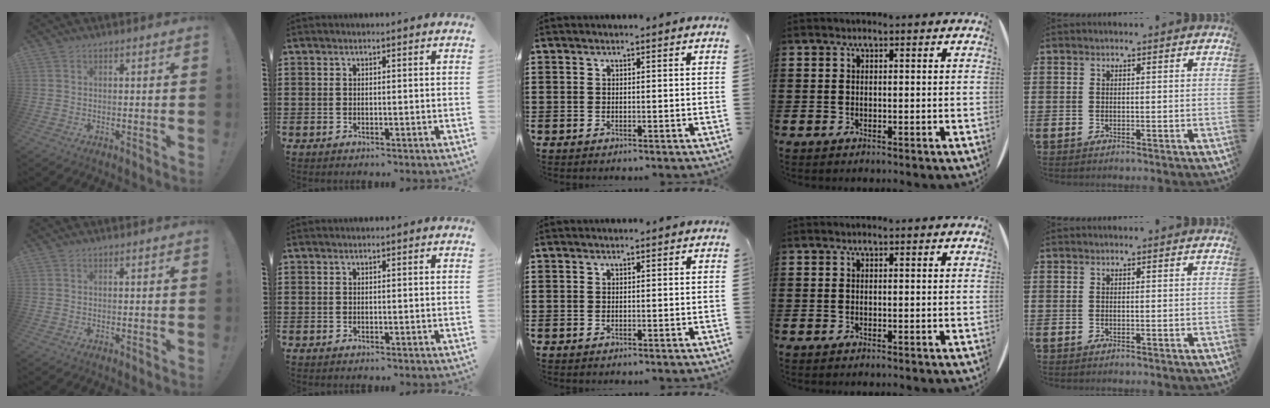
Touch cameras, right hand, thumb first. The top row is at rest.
{}